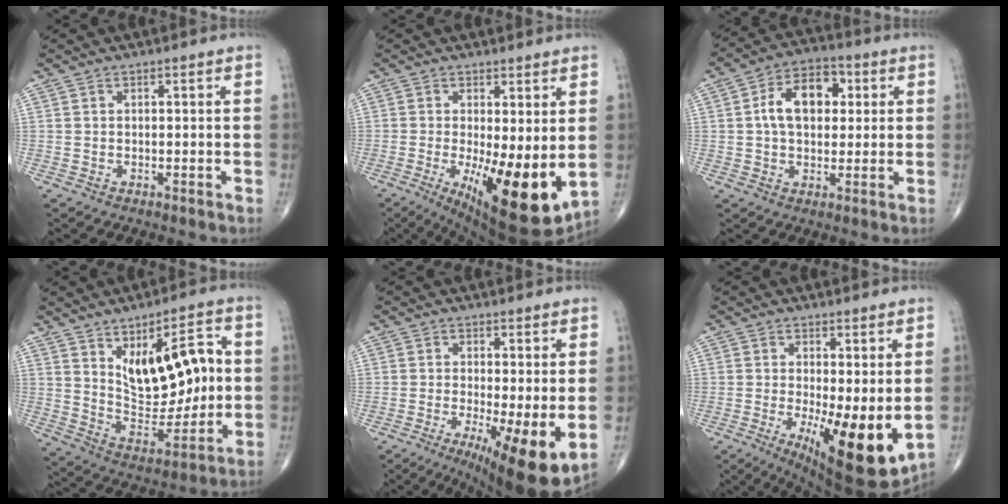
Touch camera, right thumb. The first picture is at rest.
{"total": 15.6, "force": [-2.1, 5.0, 14.6], "torque": [-0.223, -0.035, -0.014]}
{"total": 10.8, "force": [1.9, 7.0, 8.1], "torque": [-0.115, 0.017, 0.025]}
{"total": 16.6, "force": [3.2, 8.2, 14.0], "torque": [-0.175, -0.011, 0.065]}
{"total": 12.2, "force": [-2.6, 3.0, 11.5], "torque": [-0.177, -0.024, -0.034]}
{"total": 14.1, "force": [-1.9, 4.5, 13.3], "torque": [-0.198, -0.032, -0.014]}